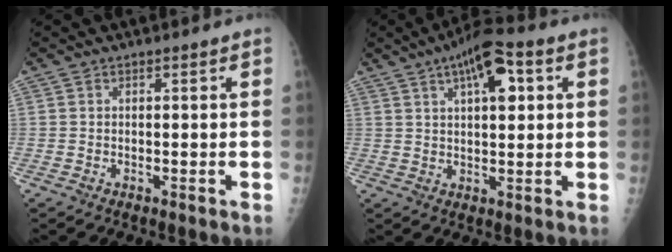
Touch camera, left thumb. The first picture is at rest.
{"total": 10.4, "force": [4.0, 4.0, 8.7], "torque": [-0.122, 0.007, 0.060]}